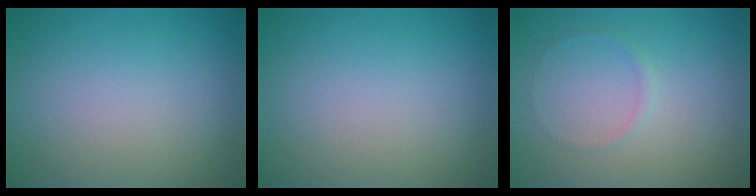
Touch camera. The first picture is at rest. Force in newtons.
{"total": 0.0}
{"total": 0.7, "press": 0.7, "slide": 0.1}